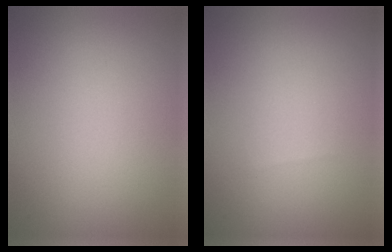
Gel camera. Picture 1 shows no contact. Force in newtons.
{"total": 0.0}